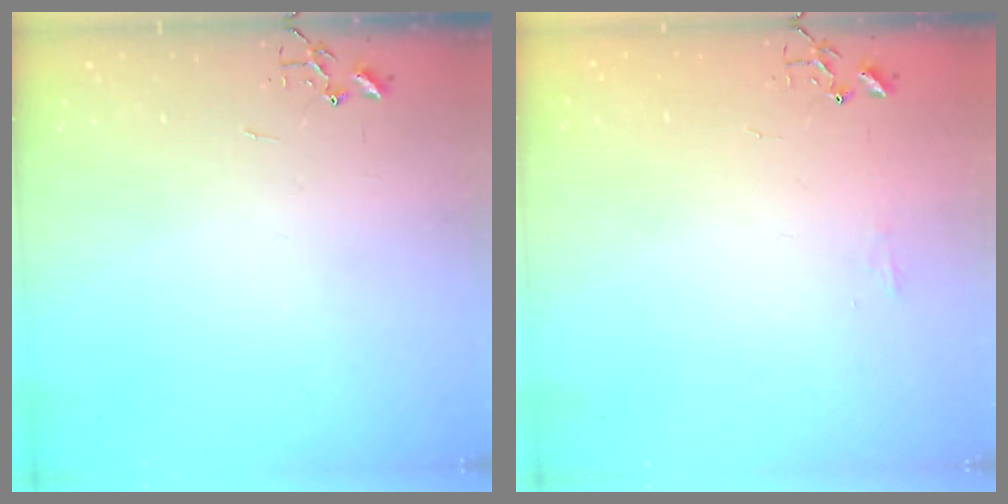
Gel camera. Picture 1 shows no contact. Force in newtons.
{"total": 4.5, "press": 4.4, "slide": 0.7}